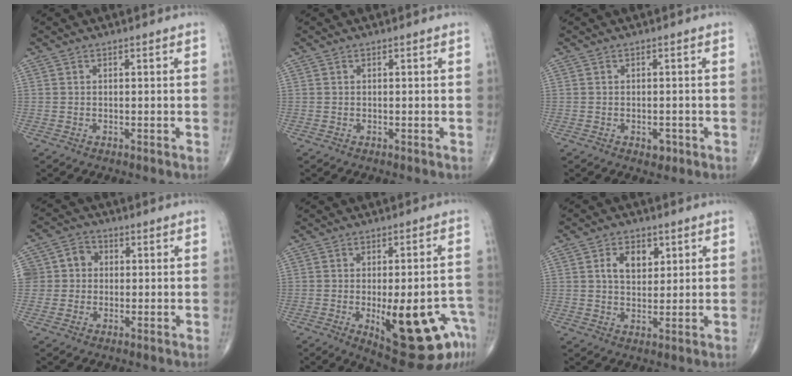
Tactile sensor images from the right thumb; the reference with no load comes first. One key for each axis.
{"total": 0.0}
{"total": 1.9, "fx": -0.8, "fy": 1.2, "fz": 1.2, "tx": -0.010, "ty": 0.001, "tz": -0.009}
{"total": 6.9, "fx": 0.6, "fy": 6.5, "fz": 2.3, "tx": -0.016, "ty": 0.019, "tz": 0.004}
{"total": 18.4, "fx": -6.9, "fy": 6.6, "fz": 15.7, "tx": -0.148, "ty": 0.019, "tz": -0.072}
{"total": 6.2, "fx": 2.2, "fy": 4.0, "fz": 4.2, "tx": -0.048, "ty": -0.010, "tz": 0.037}